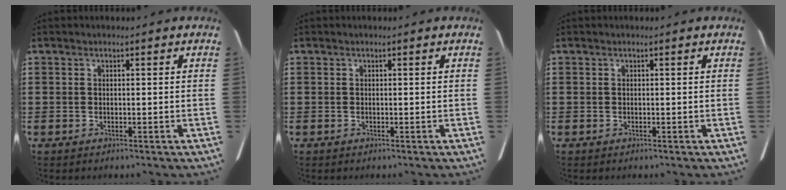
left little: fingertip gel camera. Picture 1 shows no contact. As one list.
[{"total": 0.0}, {"total": 0.0}]